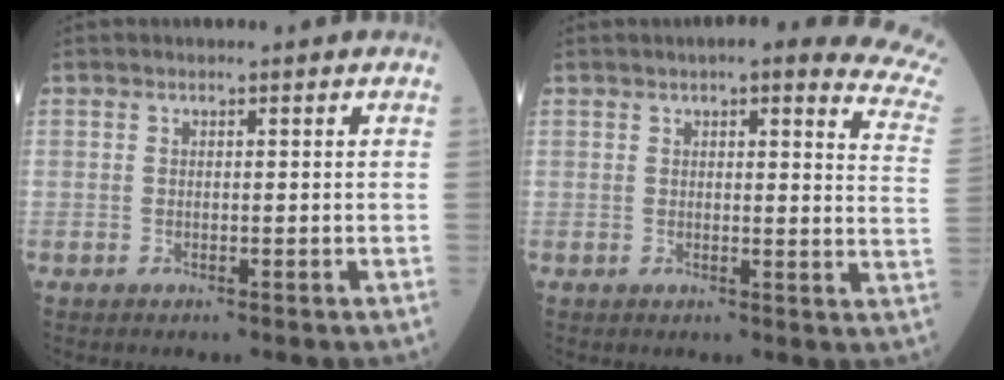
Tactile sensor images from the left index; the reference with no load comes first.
{"total": 15.1, "force": [12.1, 2.0, 8.8], "torque": [-0.092, -0.027, 0.109]}